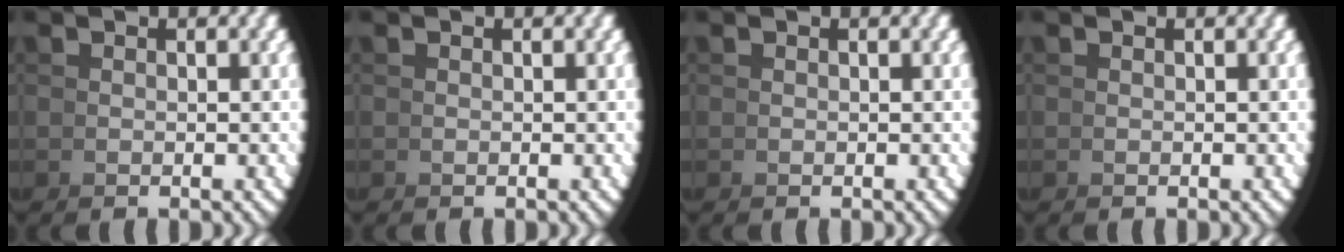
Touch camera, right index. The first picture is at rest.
{"total": 0.0}
{"total": 0.0}
{"total": 0.0}